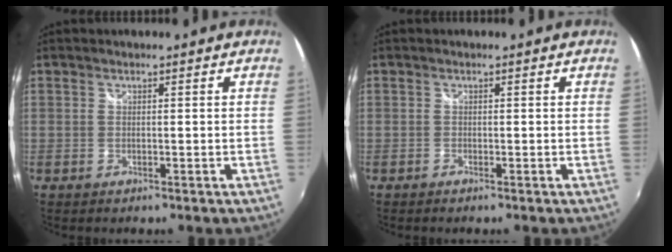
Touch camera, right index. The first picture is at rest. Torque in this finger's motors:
{"motor_torque": [-0.03, -0.16, 0.04, 0.01]}